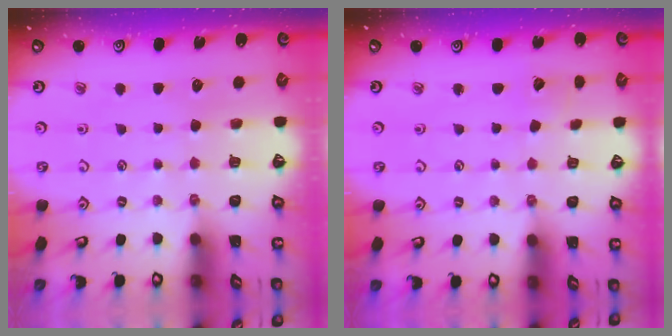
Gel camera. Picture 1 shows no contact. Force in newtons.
{"total": 3.3, "press": 3.3, "slide": 0.4}